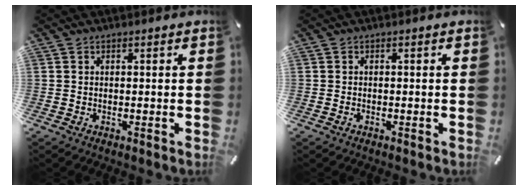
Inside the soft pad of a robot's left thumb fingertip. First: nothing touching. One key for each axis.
{"total": 0.8, "fx": -0.4, "fy": 0.4, "fz": 0.6, "tx": -0.012, "ty": -0.002, "tz": -0.007}